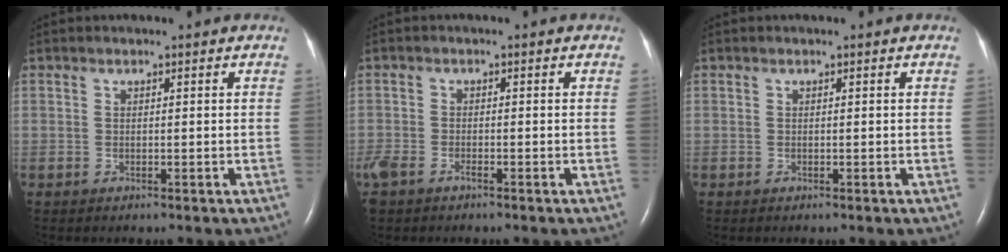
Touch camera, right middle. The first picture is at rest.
{"total": 5.4, "force": [-3.5, 2.7, 3.1], "torque": [-0.081, -0.007, -0.066]}
{"total": 0.0}